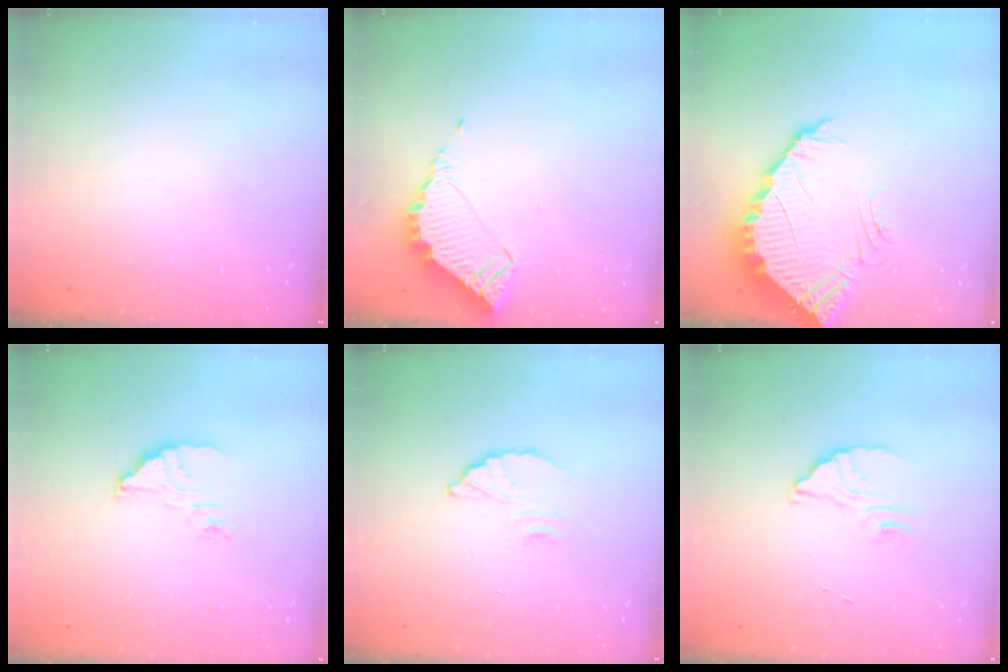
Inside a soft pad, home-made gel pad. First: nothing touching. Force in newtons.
{"total": 6.3, "press": 6.3, "slide": 0.3}
{"total": 5.0, "press": 5.0, "slide": 0.3}
{"total": 3.4, "press": 3.4, "slide": 0.3}
{"total": 3.7, "press": 3.6, "slide": 0.3}
{"total": 3.0, "press": 3.0, "slide": 0.0}